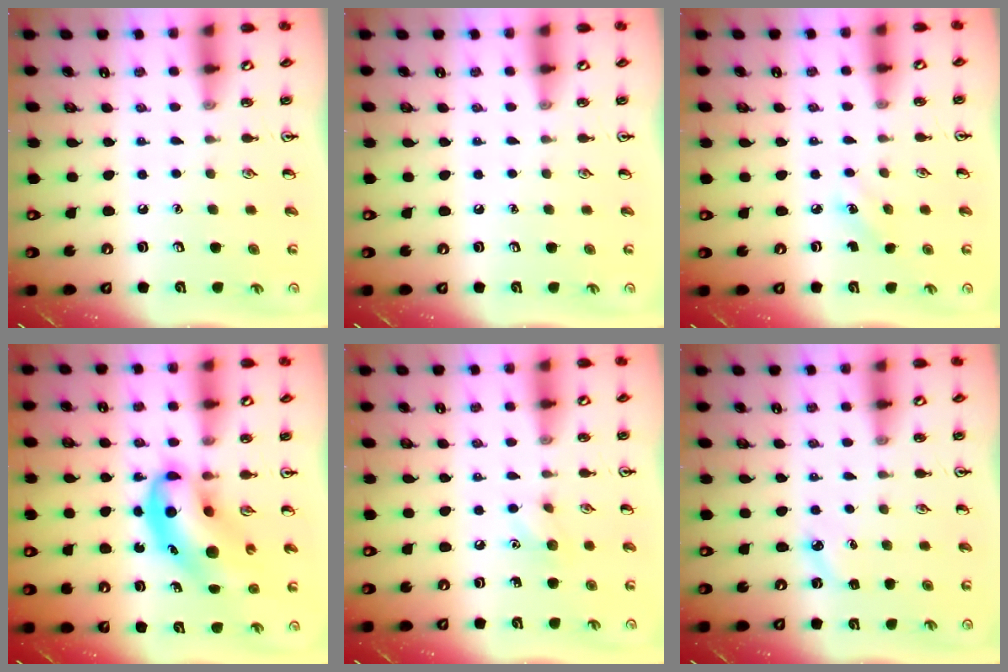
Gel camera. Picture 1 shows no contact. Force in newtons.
{"total": 0.0}
{"total": 1.9, "press": 1.7, "slide": 0.7}
{"total": 12.5, "press": 12.0, "slide": 3.5}
{"total": 5.1, "press": 4.8, "slide": 1.7}
{"total": 3.1, "press": 3.0, "slide": 0.9}